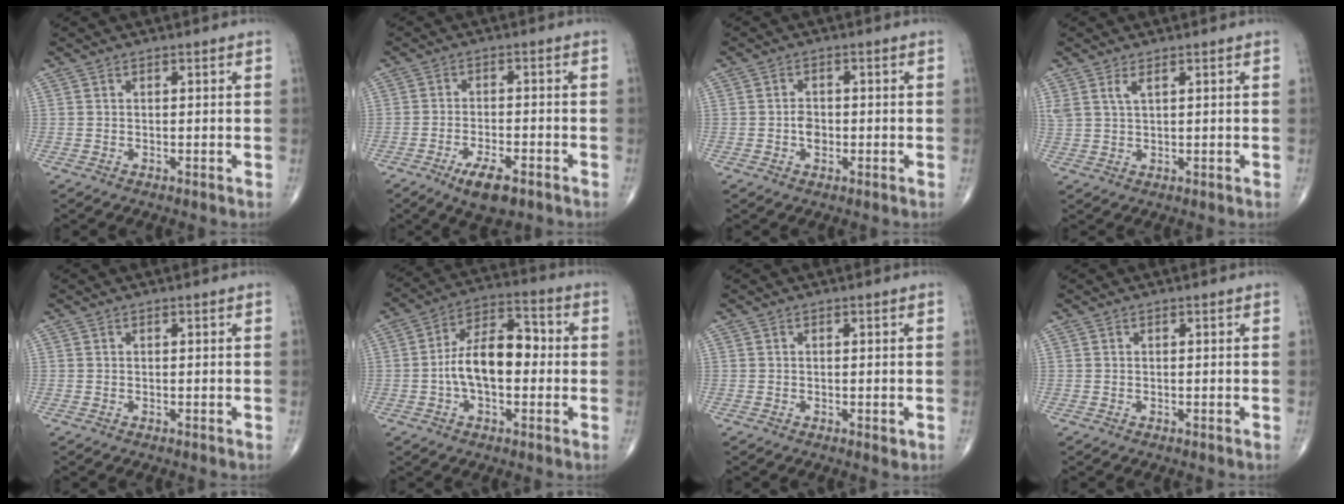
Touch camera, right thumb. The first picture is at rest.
{"total": 6.9, "force": [-4.1, 2.5, 5.0], "torque": [-0.087, 0.009, -0.065]}
{"total": 2.6, "force": [-0.5, 1.9, 1.7], "torque": [-0.018, 0.005, -0.011]}
{"total": 2.7, "force": [1.5, 0.9, 2.0], "torque": [-0.047, 0.001, 0.038]}
{"total": 0.0}
{"total": 12.6, "force": [-0.9, 6.9, 10.5], "torque": [-0.172, 0.037, -0.024]}
{"total": 1.1, "force": [-0.3, 0.5, 0.9], "torque": [-0.010, -0.003, -0.003]}
{"total": 0.0}